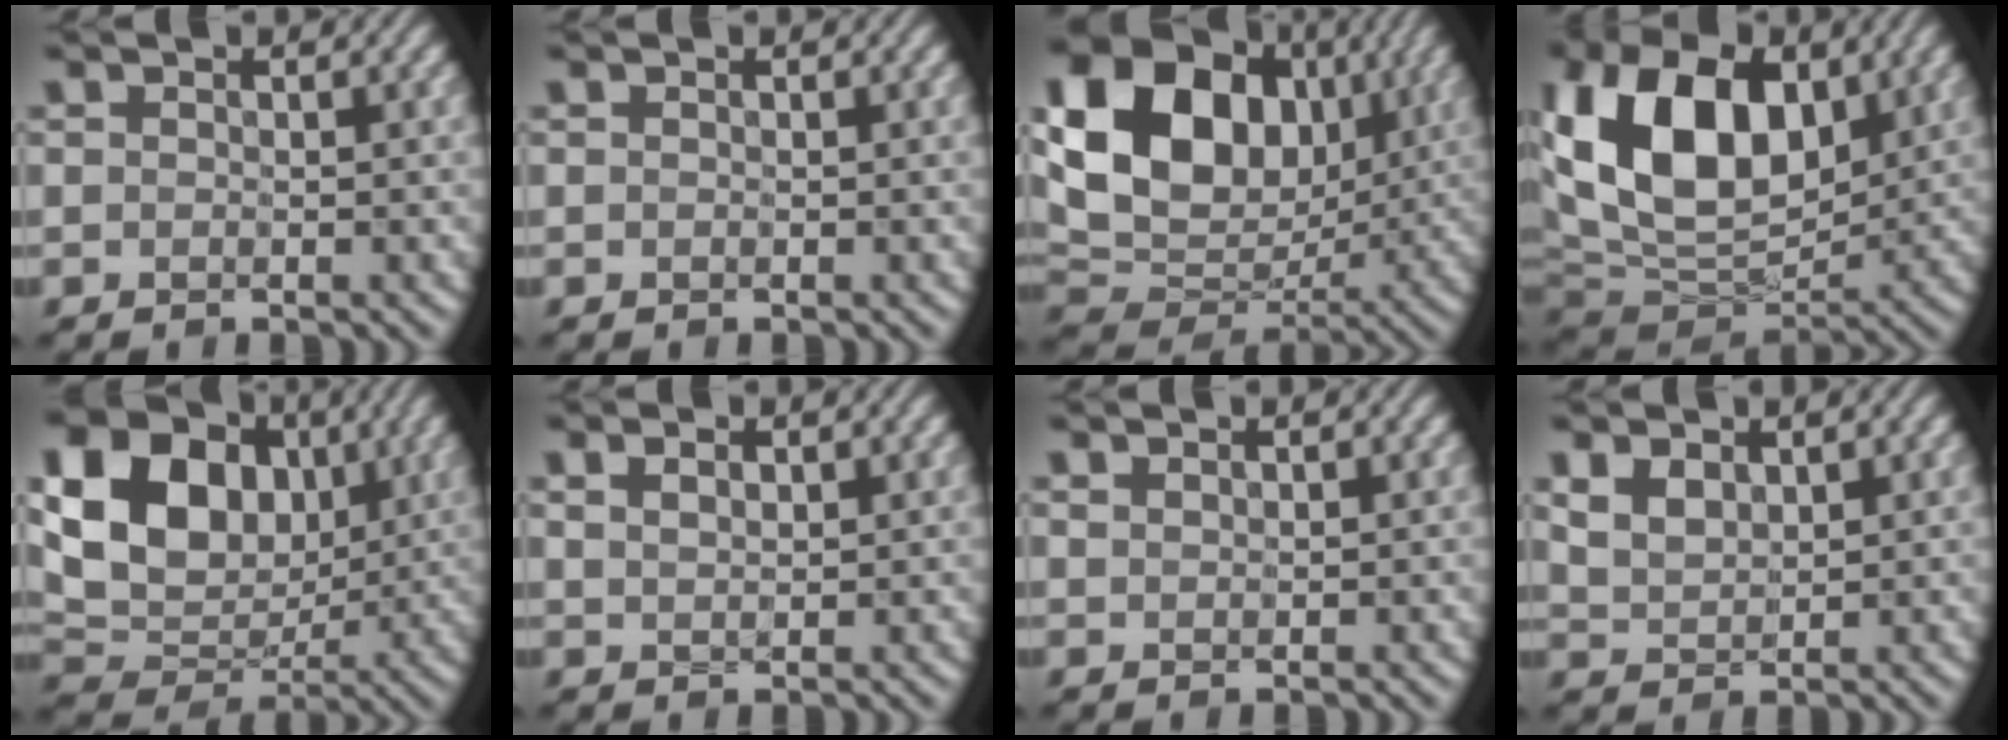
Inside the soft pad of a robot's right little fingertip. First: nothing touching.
{"total": 0.0}
{"total": 15.9, "force": [3.7, 11.8, 10.0], "torque": [-0.185, 0.025, 0.064]}
{"total": 14.0, "force": [3.1, 9.0, 10.3], "torque": [-0.212, 0.008, 0.052]}
{"total": 13.9, "force": [3.1, 10.4, 8.6], "torque": [-0.169, 0.028, 0.049]}
{"total": 1.5, "force": [0.7, 0.9, 1.0], "torque": [-0.021, 0.002, 0.015]}
{"total": 0.8, "force": [0.7, 0.4, 0.3], "torque": [-0.006, 0.002, 0.014]}
{"total": 3.3, "force": [1.7, 2.2, 1.9], "torque": [-0.053, -0.001, 0.037]}